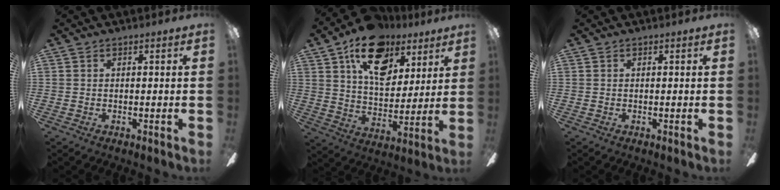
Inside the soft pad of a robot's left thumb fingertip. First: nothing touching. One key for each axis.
{"total": 18.9, "fx": 10.8, "fy": 11.2, "fz": 10.7, "tx": -0.164, "ty": -0.044, "tz": 0.192}
{"total": 0.0}